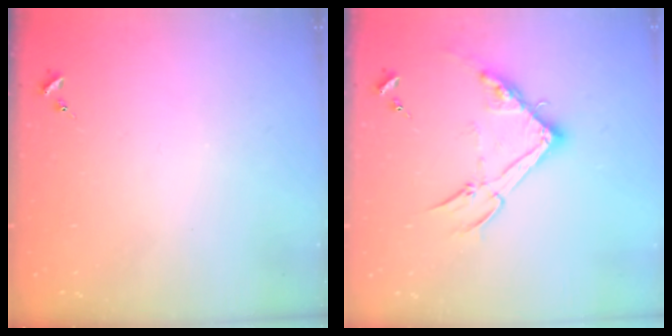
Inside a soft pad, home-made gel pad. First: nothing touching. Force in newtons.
{"total": 15.6, "press": 15.6, "slide": 0.6}